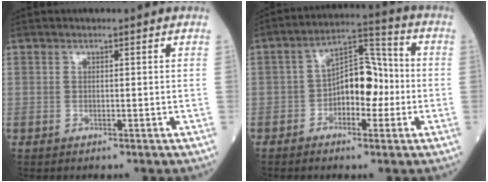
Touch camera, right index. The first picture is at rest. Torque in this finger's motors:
{"motor_torque": [1.23, -0.38, 0.59, 0.13]}